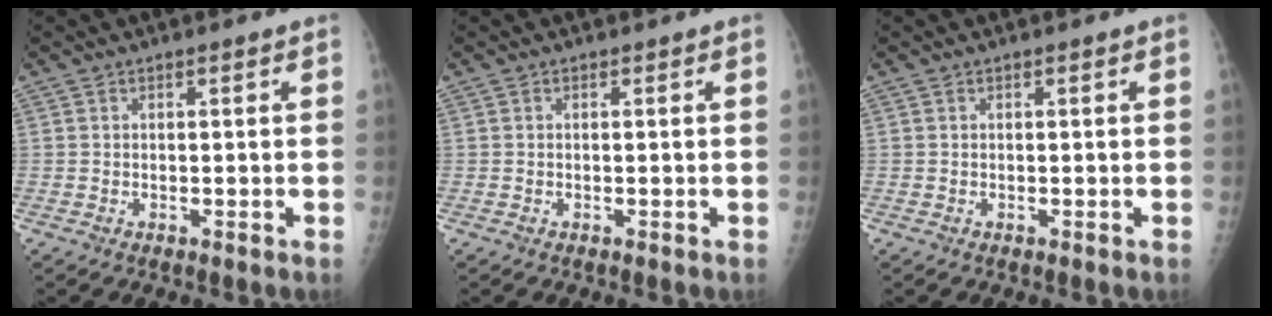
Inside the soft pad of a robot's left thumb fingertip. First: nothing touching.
{"total": 0.0}
{"total": 0.0}